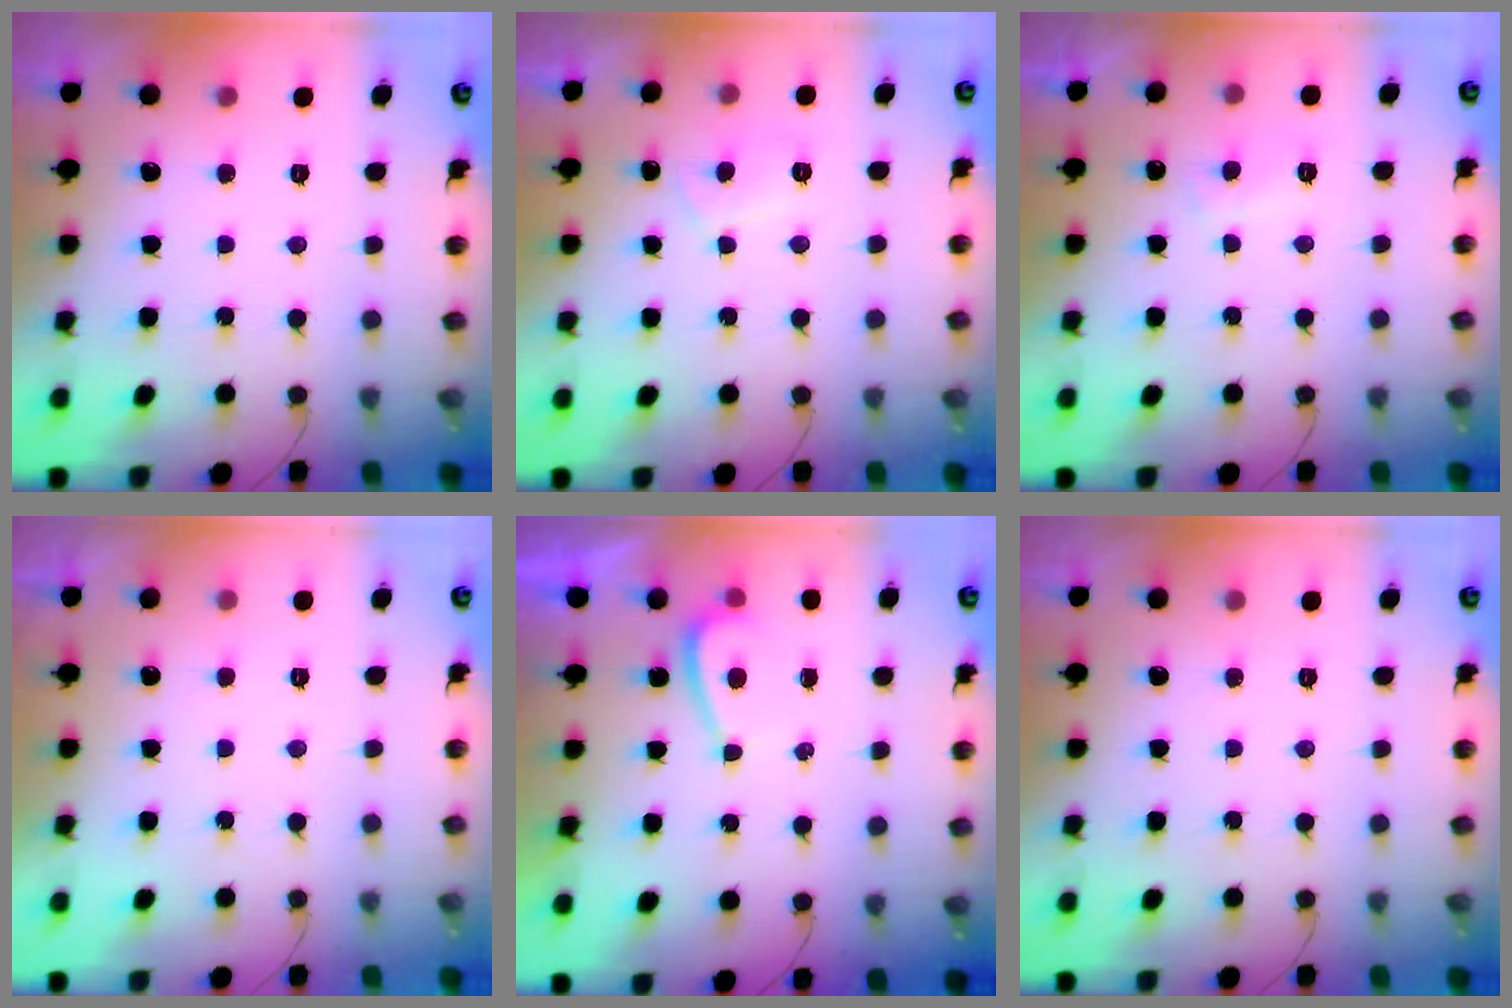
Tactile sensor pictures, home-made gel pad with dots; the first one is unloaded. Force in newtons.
{"total": 2.8, "press": 2.7, "slide": 0.9}
{"total": 4.2, "press": 4.1, "slide": 0.9}
{"total": 2.3, "press": 2.2, "slide": 0.4}
{"total": 1.4, "press": 1.3, "slide": 0.5}
{"total": 0.0}